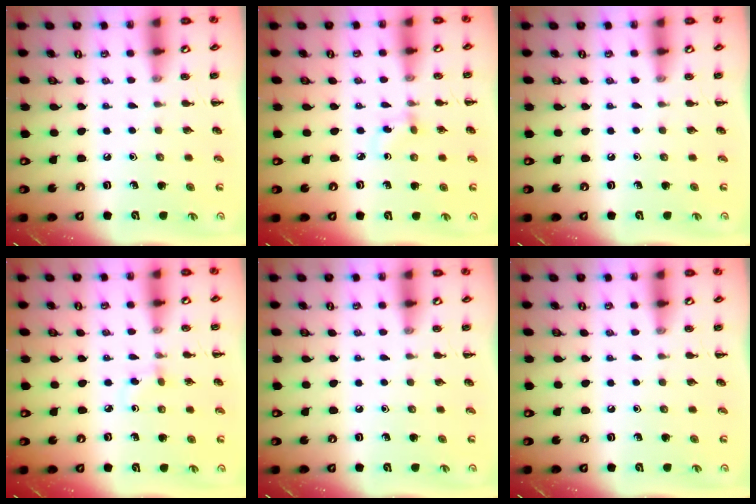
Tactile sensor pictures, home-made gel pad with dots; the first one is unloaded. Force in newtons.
{"total": 2.2, "press": 2.0, "slide": 0.9}
{"total": 0.0}
{"total": 2.7, "press": 2.4, "slide": 1.1}
{"total": 0.0}
{"total": 0.0}